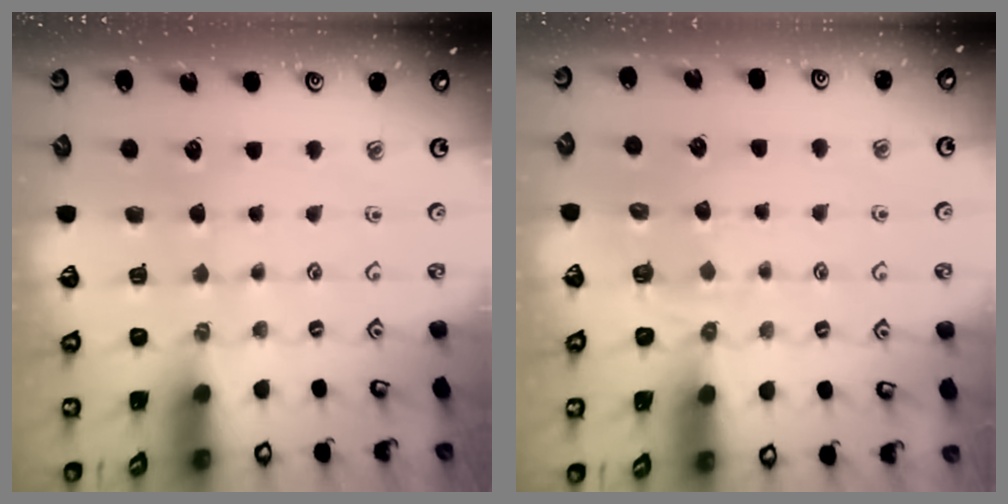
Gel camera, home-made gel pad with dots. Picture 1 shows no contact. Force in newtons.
{"total": 2.3, "press": 1.5, "slide": 1.7}